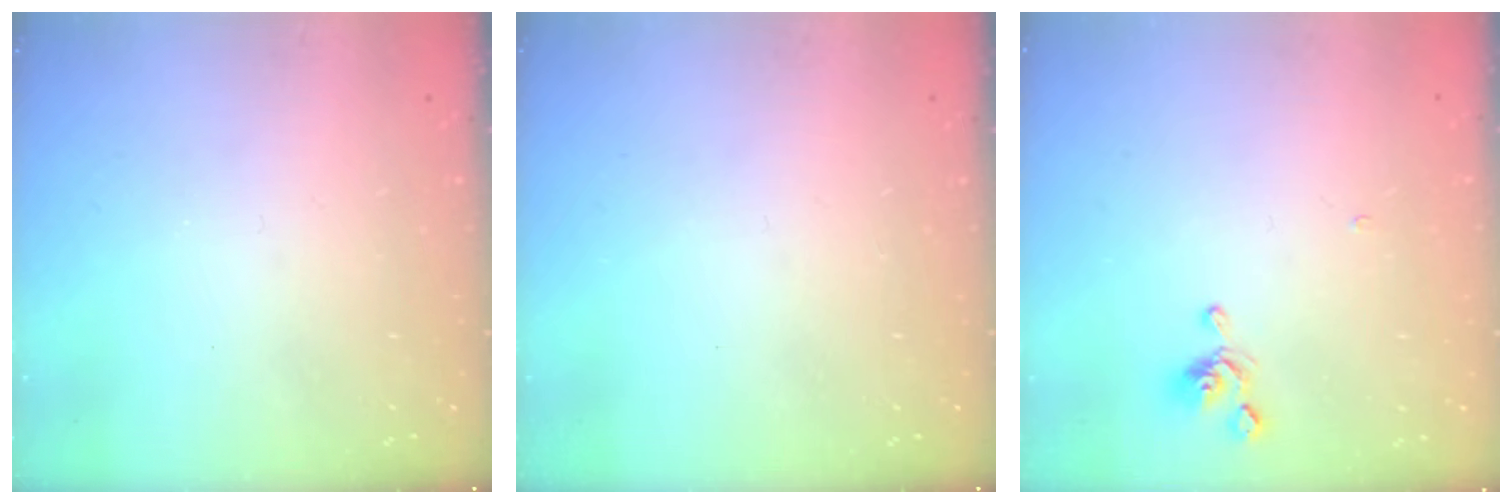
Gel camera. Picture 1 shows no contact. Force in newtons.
{"total": 0.0}
{"total": 1.4, "press": 1.3, "slide": 0.6}